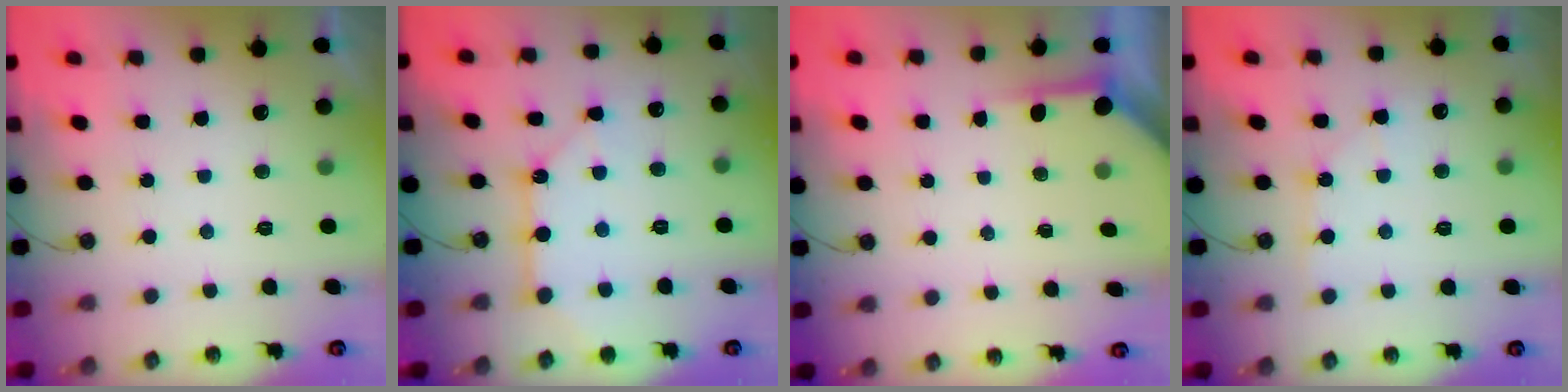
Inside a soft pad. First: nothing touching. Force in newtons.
{"total": 11.1, "press": 11.1, "slide": 1.1}
{"total": 3.6, "press": 3.6, "slide": 0.5}
{"total": 5.5, "press": 5.5, "slide": 0.6}